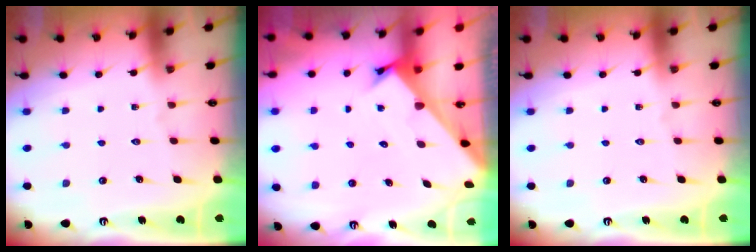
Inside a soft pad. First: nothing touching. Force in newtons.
{"total": 2.5, "press": 2.5, "slide": 0.2}
{"total": 0.0}